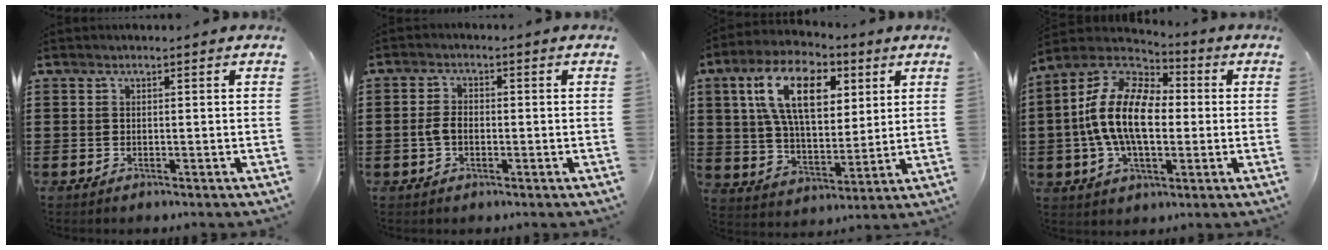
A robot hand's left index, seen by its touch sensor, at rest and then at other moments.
{"total": 2.9, "force": [-0.5, 1.7, 2.3], "torque": [-0.060, -0.002, -0.014]}
{"total": 13.8, "force": [5.9, 7.0, 10.3], "torque": [-0.212, 0.015, 0.108]}
{"total": 13.4, "force": [0.2, 7.7, 11.0], "torque": [-0.269, -0.010, -0.008]}